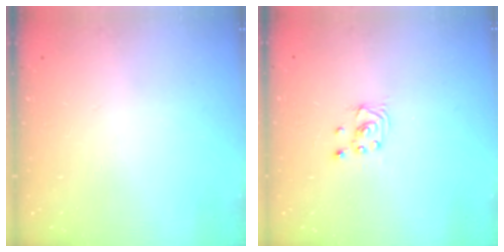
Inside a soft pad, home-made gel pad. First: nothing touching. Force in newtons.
{"total": 1.7, "press": 1.6, "slide": 0.1}